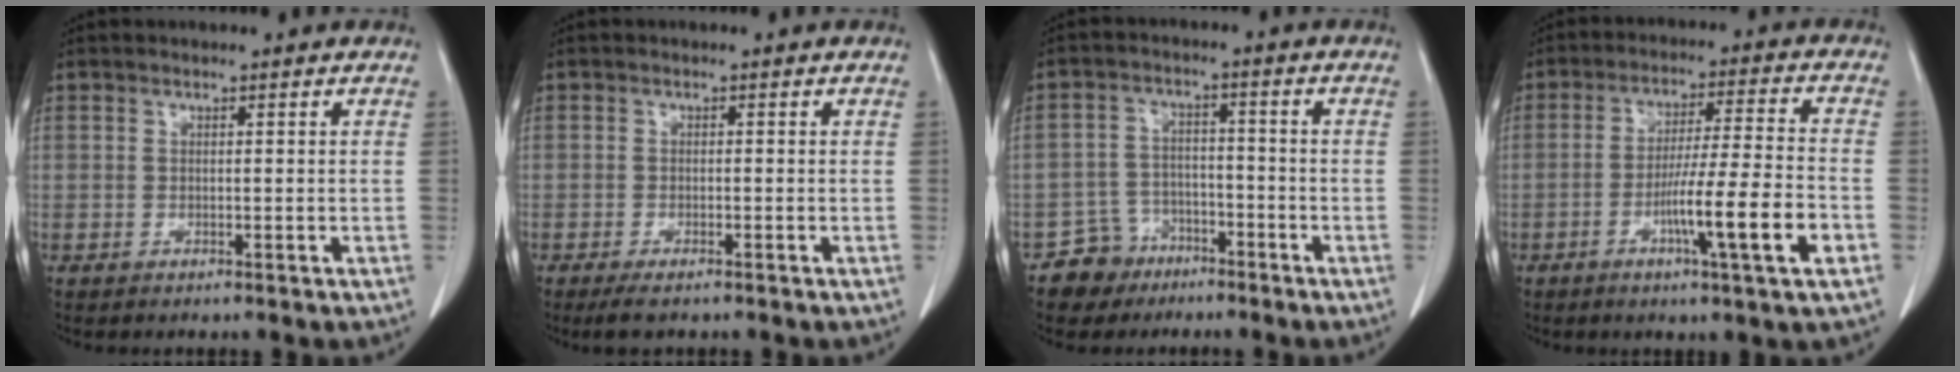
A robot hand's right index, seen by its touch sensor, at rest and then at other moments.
{"total": 2.4, "force": [-1.8, 0.5, 1.5], "torque": [-0.030, -0.007, -0.027]}
{"total": 5.9, "force": [-3.9, 4.4, -0.1], "torque": [0.009, 0.012, -0.065]}
{"total": 12.2, "force": [-4.4, -0.6, 11.4], "torque": [-0.190, -0.008, -0.075]}